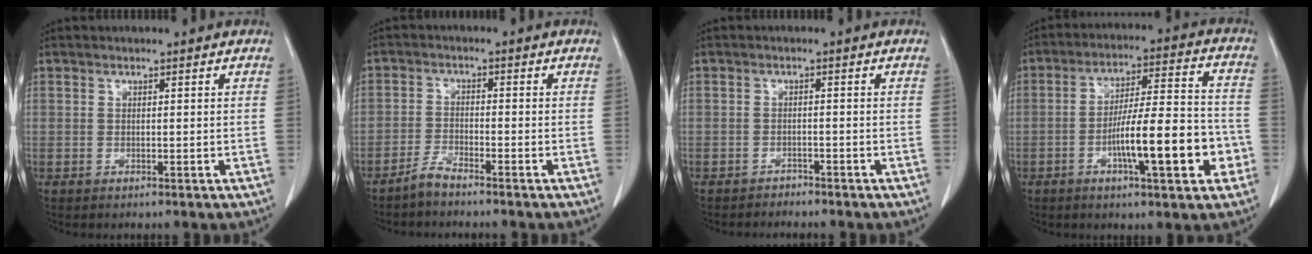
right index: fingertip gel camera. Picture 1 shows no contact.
{"total": 2.6, "force": [-2.5, 0.3, 0.8], "torque": [-0.019, -0.005, -0.048]}
{"total": 2.0, "force": [-2.0, 0.5, 0.0], "torque": [0.002, -0.004, -0.027]}
{"total": 14.3, "force": [-4.5, 2.5, 13.3], "torque": [-0.214, 0.017, -0.067]}